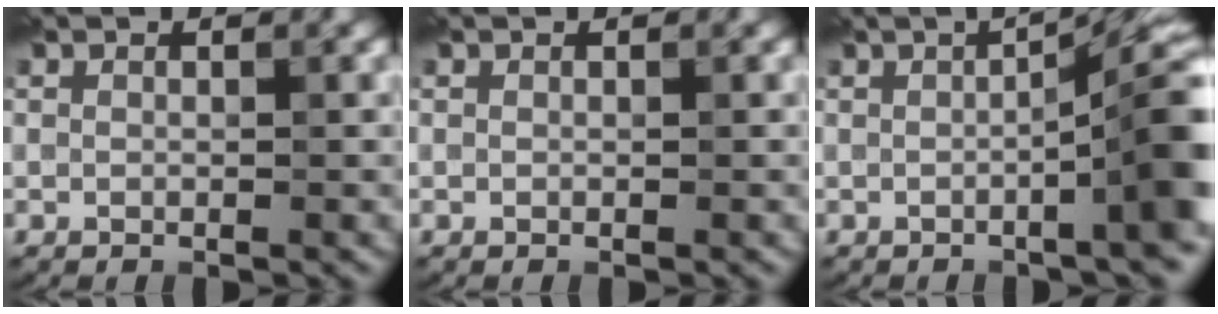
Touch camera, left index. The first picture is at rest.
{"total": 0.0}
{"total": 8.2, "force": [-1.0, 1.7, 8.0], "torque": [-0.088, 0.012, -0.020]}